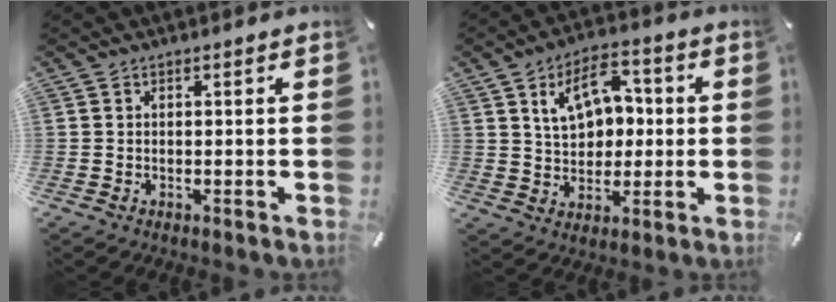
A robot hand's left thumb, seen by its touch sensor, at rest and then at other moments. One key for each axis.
{"total": 11.6, "fx": 3.1, "fy": 8.5, "fz": 7.2, "tx": -0.105, "ty": 0.006, "tz": 0.055}